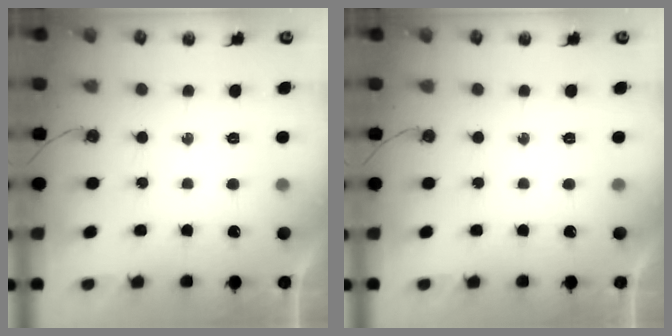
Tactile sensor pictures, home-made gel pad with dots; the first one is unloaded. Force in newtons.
{"total": 0.0}